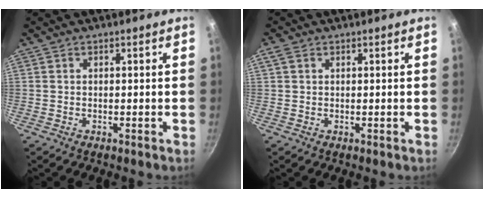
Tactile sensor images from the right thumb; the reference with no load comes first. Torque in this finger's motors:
{"motor_torque": [-0.39, 2.06, 1.10, 0.45, 0.34]}